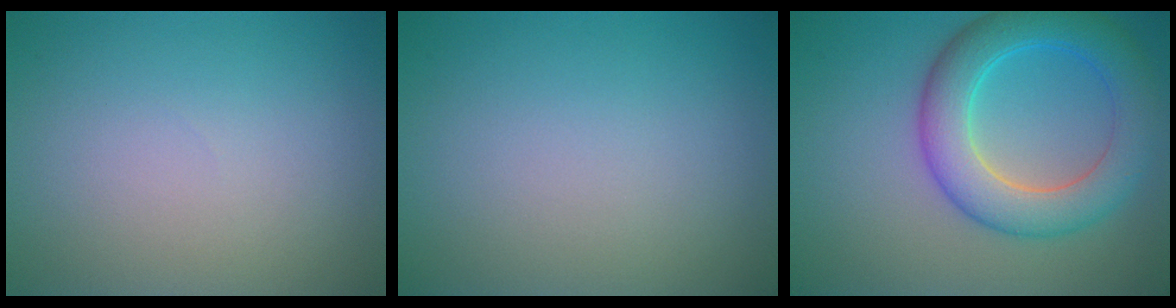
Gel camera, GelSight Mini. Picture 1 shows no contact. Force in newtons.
{"total": 0.0}
{"total": 6.8, "press": 6.8, "slide": 0.0}